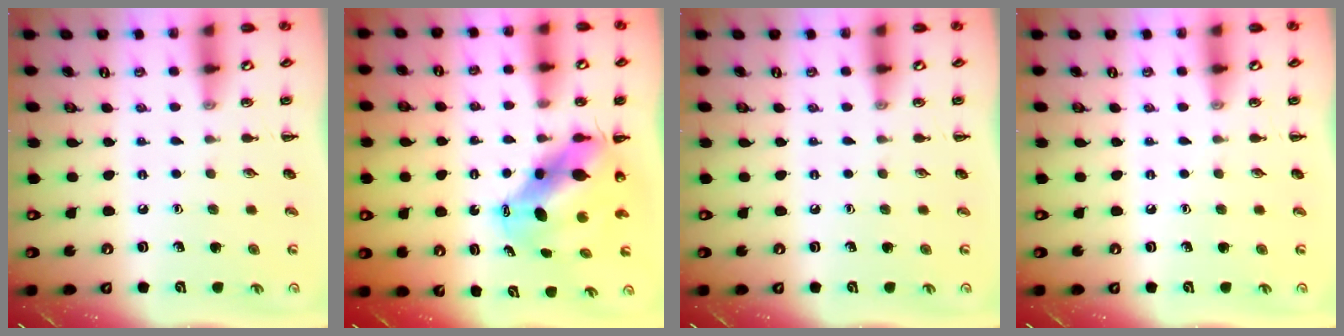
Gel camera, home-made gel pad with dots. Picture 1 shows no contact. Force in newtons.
{"total": 8.3, "press": 8.0, "slide": 2.2}
{"total": 0.0}
{"total": 0.0}